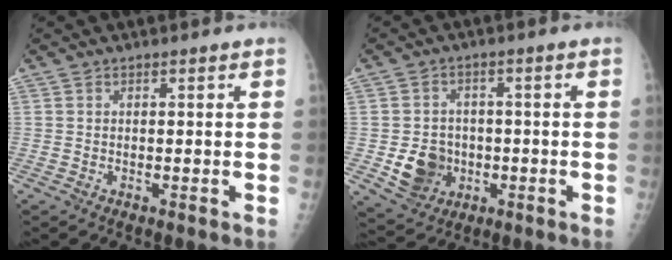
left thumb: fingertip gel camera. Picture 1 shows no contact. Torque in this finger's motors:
{"motor_torque": [0.61, 0.68, 0.29, -0.07, 0.01]}